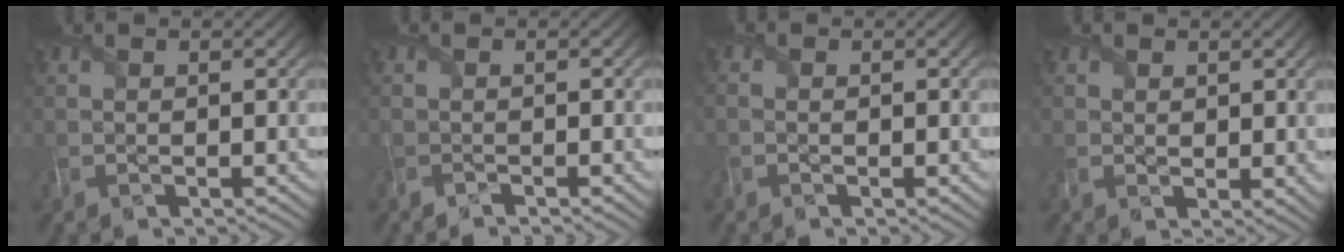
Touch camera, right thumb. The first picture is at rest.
{"total": 1.2, "force": [-1.2, 0.1, -0.2], "torque": [0.002, -0.007, -0.028]}
{"total": 1.0, "force": [-0.7, 0.7, 0.3], "torque": [-0.004, -0.006, -0.012]}
{"total": 2.2, "force": [1.0, 1.7, 1.0], "torque": [-0.013, -0.007, 0.020]}